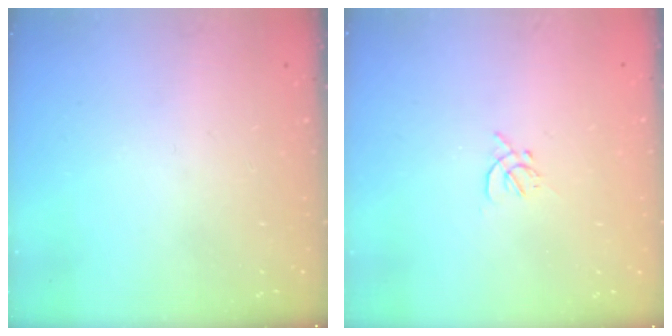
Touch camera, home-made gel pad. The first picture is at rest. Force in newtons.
{"total": 1.9, "press": 1.8, "slide": 0.5}